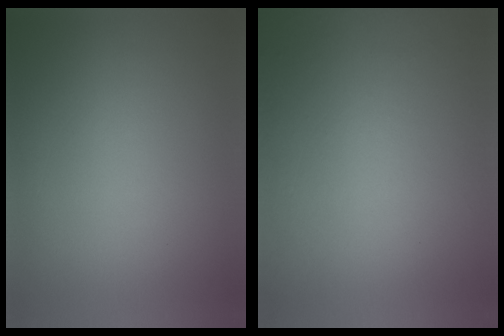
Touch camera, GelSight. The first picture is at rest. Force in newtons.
{"total": 6.0}